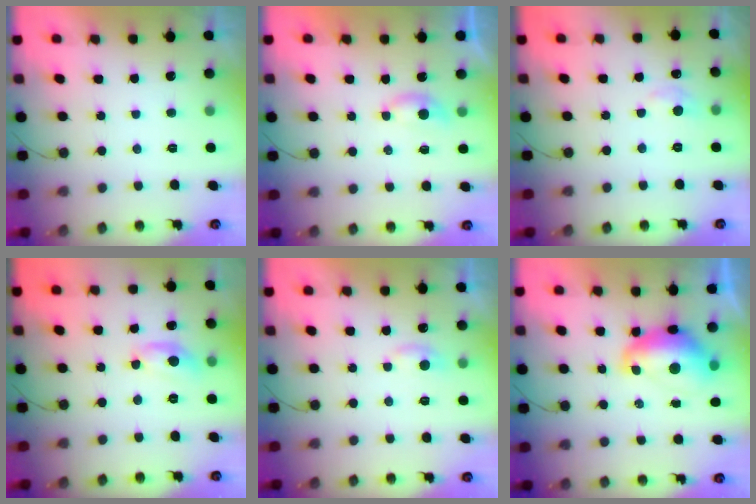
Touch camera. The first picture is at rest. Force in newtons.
{"total": 3.1, "press": 3.1, "slide": 0.4}
{"total": 5.7, "press": 5.6, "slide": 0.8}
{"total": 8.3, "press": 8.3, "slide": 0.6}
{"total": 4.6, "press": 4.5, "slide": 0.6}
{"total": 11.4, "press": 11.4, "slide": 1.1}